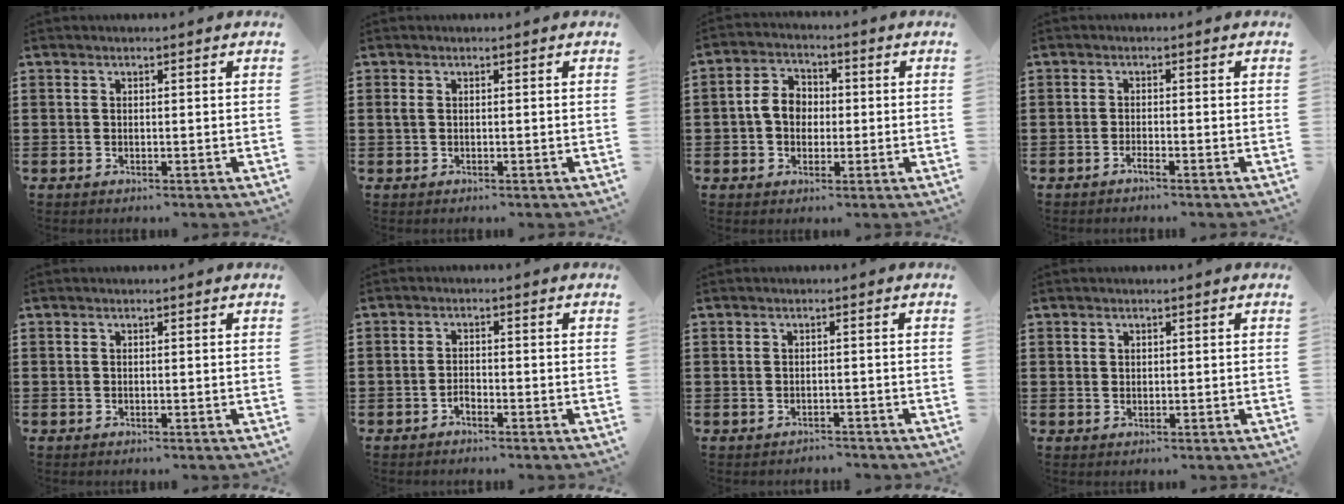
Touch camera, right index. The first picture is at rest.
{"total": 0.9, "force": [0.1, 0.5, 0.7], "torque": [-0.023, 0.001, -0.002]}
{"total": 5.5, "force": [-0.4, 4.3, 3.4], "torque": [-0.087, 0.010, -0.014]}
{"total": 1.1, "force": [-0.9, 0.0, 0.6], "torque": [-0.012, -0.003, -0.017]}
{"total": 0.0}
{"total": 1.4, "force": [-1.2, 0.4, 0.4], "torque": [-0.013, -0.002, -0.024]}
{"total": 1.1, "force": [-1.0, 0.3, -0.1], "torque": [-0.003, 0.003, -0.024]}
{"total": 0.9, "force": [0.5, 0.6, 0.2], "torque": [-0.004, 0.002, 0.011]}